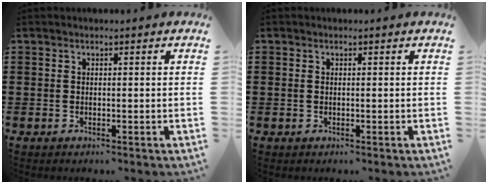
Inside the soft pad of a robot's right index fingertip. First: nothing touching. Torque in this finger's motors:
{"motor_torque": [-0.05, -0.11, -0.02, -0.01]}